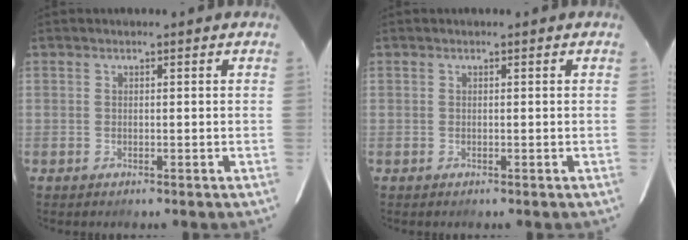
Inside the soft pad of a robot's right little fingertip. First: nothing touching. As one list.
[{"total": 0.0}]